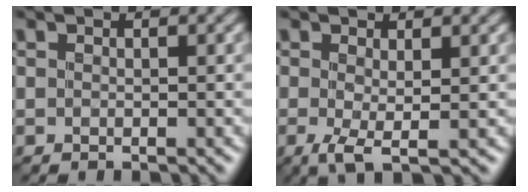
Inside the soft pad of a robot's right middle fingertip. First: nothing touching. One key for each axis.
{"total": 2.2, "fx": -0.2, "fy": 0.3, "fz": 2.2, "tx": -0.045, "ty": -0.006, "tz": -0.004}